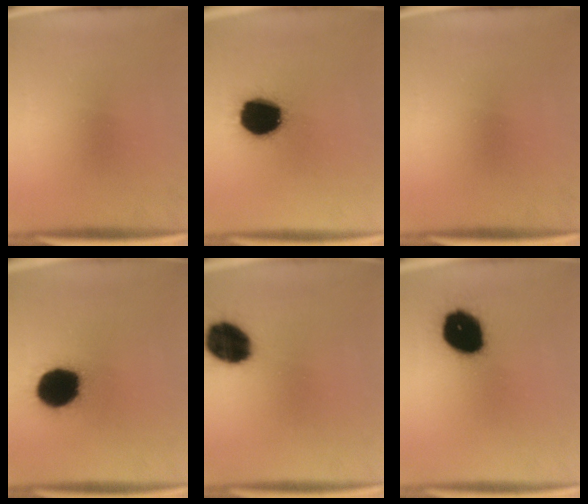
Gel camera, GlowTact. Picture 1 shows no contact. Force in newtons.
{"total": 19.1}
{"total": 0.0}
{"total": 18.7}
{"total": 13.9}
{"total": 16.3}